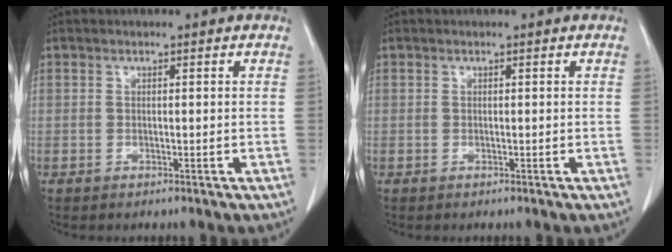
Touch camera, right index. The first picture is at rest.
{"total": 0.0}